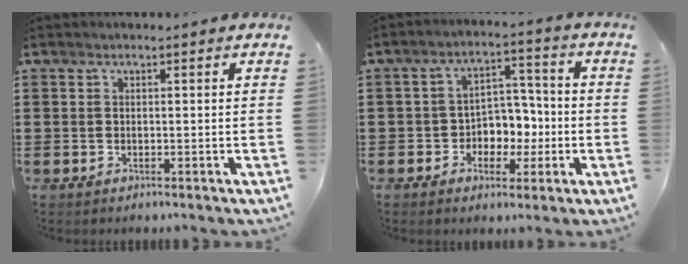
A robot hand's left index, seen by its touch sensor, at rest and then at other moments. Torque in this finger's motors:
{"motor_torque": [0.40, 0.32, 0.22, 0.07]}